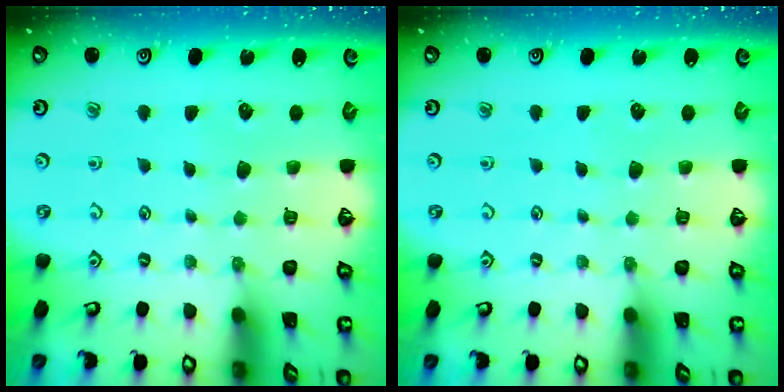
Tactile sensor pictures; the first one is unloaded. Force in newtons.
{"total": 0.0}